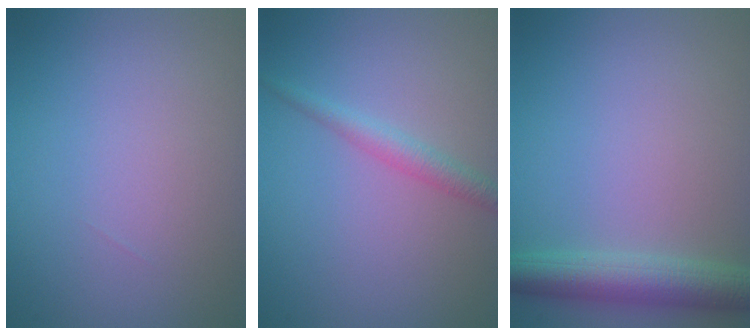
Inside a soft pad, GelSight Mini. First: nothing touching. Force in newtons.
{"total": 1.9, "press": 1.9, "slide": 0.1}
{"total": 4.3, "press": 4.3, "slide": 0.1}